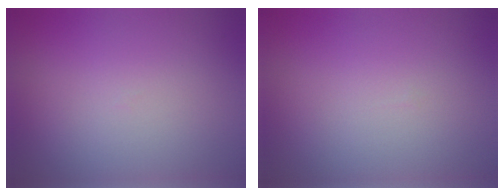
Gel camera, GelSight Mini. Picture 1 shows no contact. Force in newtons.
{"total": 0.0}